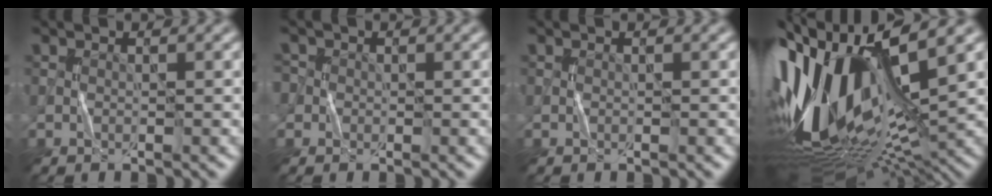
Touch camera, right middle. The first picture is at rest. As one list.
[{"total": 1.9, "force": [0.4, 1.8, 0.4], "torque": [0.002, 0.013, -0.015]}, {"total": 0.0}, {"total": 17.8, "force": [1.9, 8.1, 15.7], "torque": [-0.329, -0.003, 0.033]}]